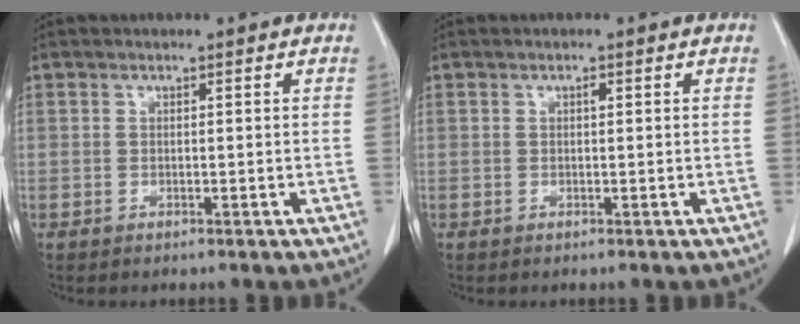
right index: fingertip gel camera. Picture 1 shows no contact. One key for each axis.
{"total": 1.0, "fx": 0.4, "fy": 0.3, "fz": 0.8, "tx": -0.015, "ty": -0.001, "tz": 0.006}